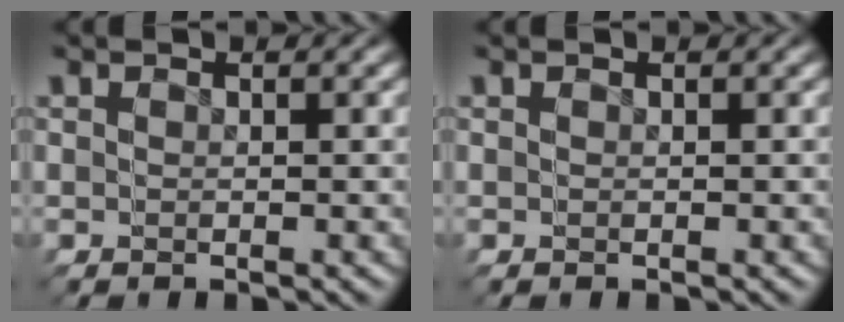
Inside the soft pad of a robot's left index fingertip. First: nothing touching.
{"total": 0.0}